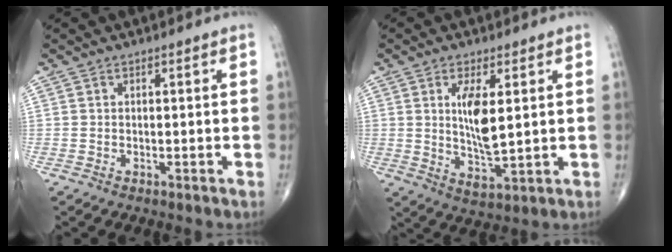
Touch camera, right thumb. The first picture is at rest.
{"total": 8.6, "force": [1.8, 3.0, 7.9], "torque": [-0.138, -0.025, 0.040]}